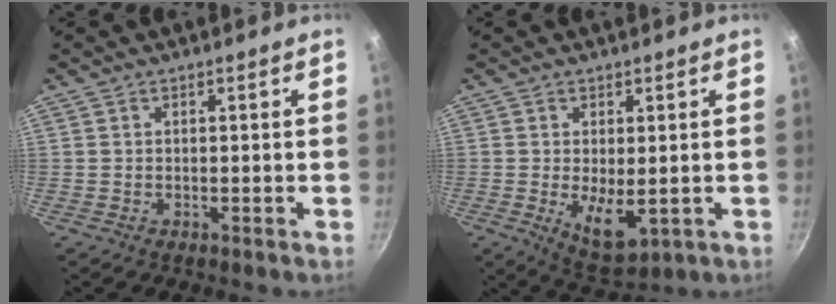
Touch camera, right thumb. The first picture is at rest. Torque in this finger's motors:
{"motor_torque": [-0.33, 0.56, -0.13, 0.45, 0.04]}